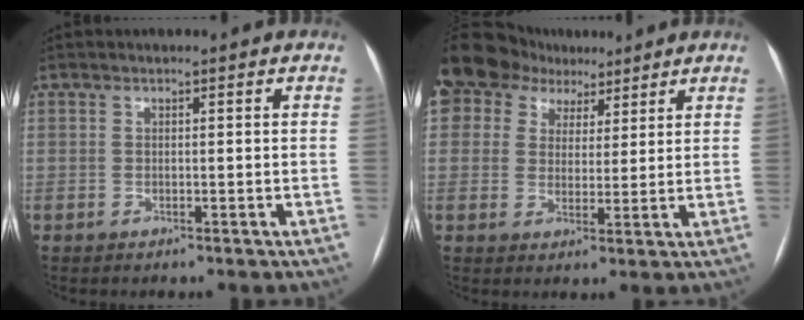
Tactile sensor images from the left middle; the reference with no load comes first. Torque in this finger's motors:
{"motor_torque": [1.18, -0.95, 1.05, 0.21]}